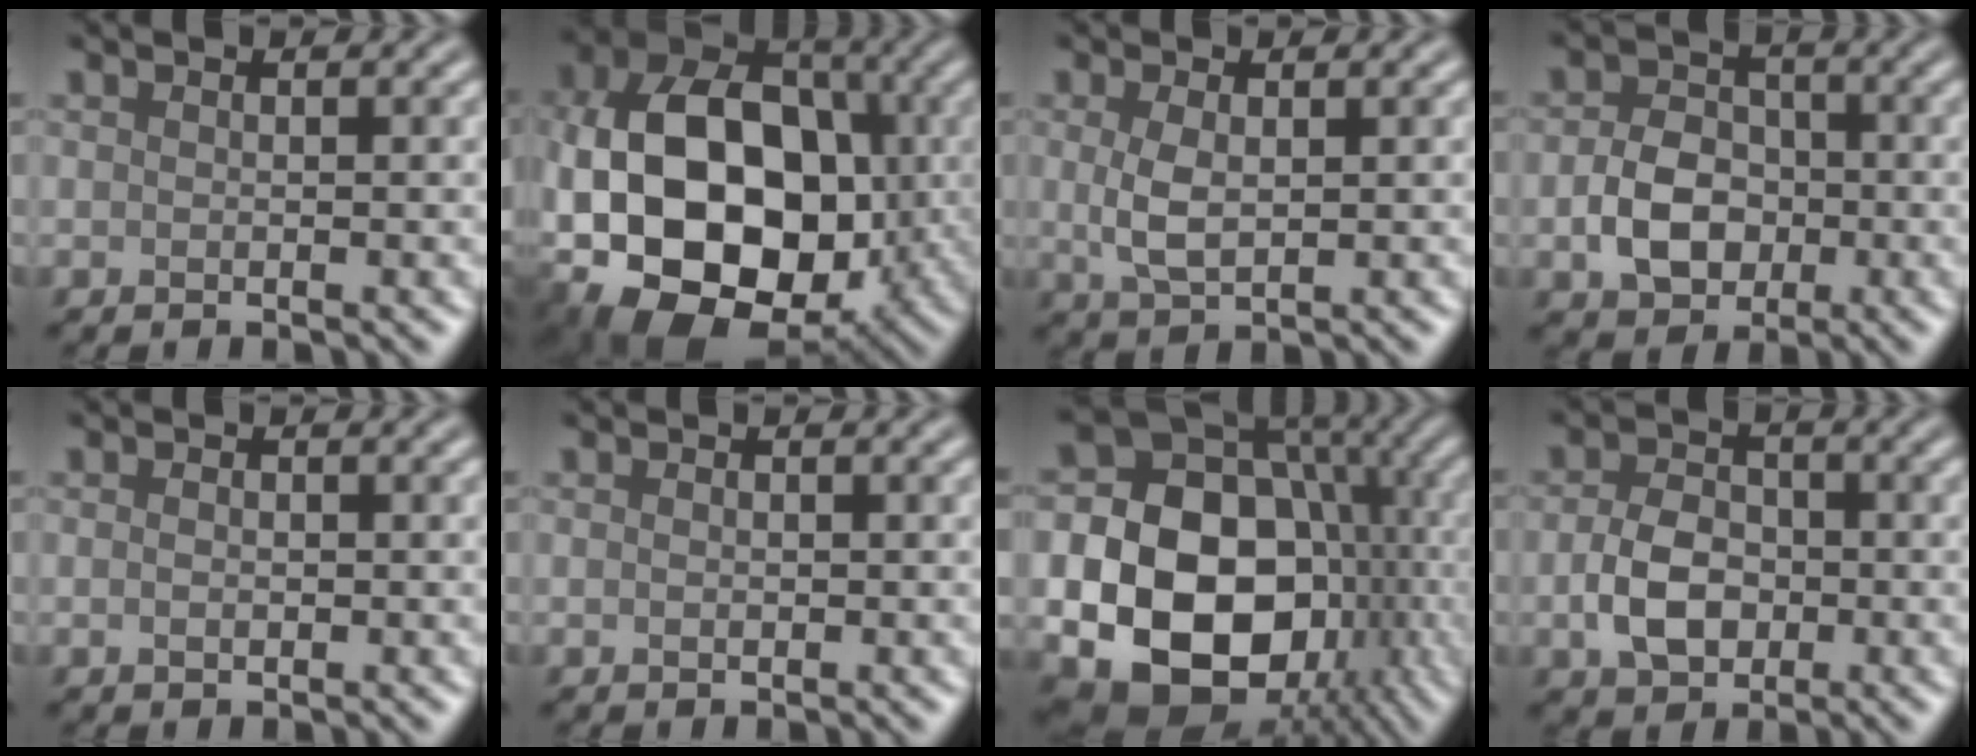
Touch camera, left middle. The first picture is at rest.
{"total": 16.4, "force": [-2.4, 11.8, 11.2], "torque": [-0.193, -0.011, -0.040]}
{"total": 2.9, "force": [0.3, 1.5, 2.4], "torque": [-0.058, -0.002, 0.009]}
{"total": 4.7, "force": [-1.2, 3.6, 2.8], "torque": [-0.050, 0.001, -0.024]}
{"total": 1.0, "force": [0.0, 0.7, 0.7], "torque": [-0.013, -0.001, -0.001]}
{"total": 0.7, "force": [0.0, 0.5, 0.5], "torque": [-0.007, 0.000, 0.001]}
{"total": 20.5, "force": [-4.2, 17.1, 10.6], "torque": [-0.175, -0.024, -0.084]}
{"total": 4.5, "force": [-0.9, 3.3, 2.9], "torque": [-0.059, -0.002, -0.020]}